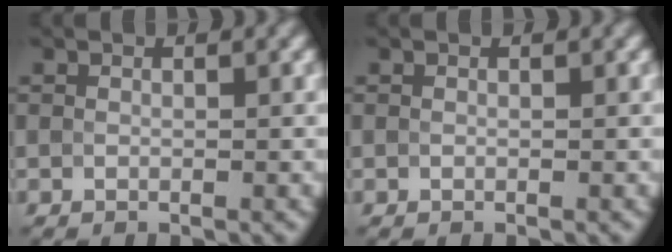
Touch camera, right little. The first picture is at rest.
{"total": 0.0}